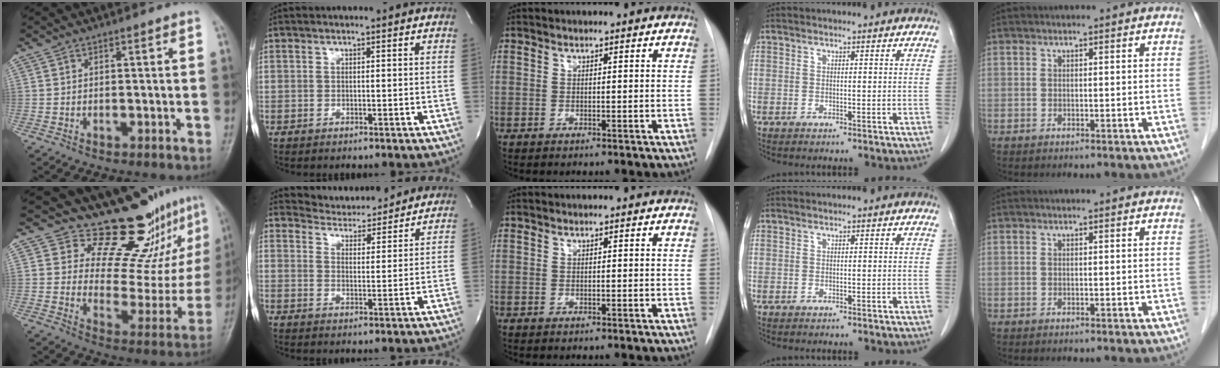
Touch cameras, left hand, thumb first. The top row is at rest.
{"thumb": {"total": 16.7, "force": [14.0, 6.2, 6.6], "torque": [-0.027, -0.121, 0.189]}, "index": {"total": 10.0, "force": [9.8, 1.9, 0.8], "torque": [-0.014, 0.003, 0.130]}}